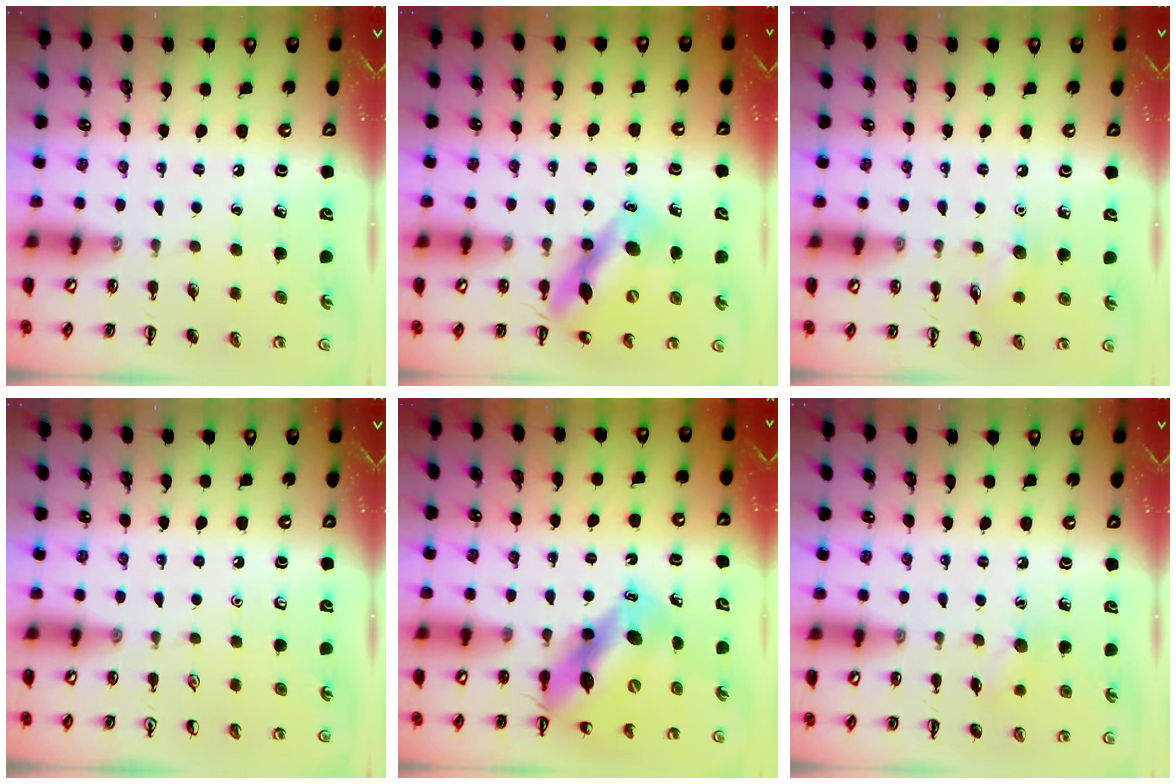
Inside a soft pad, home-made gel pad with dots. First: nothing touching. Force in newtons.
{"total": 11.7, "press": 11.3, "slide": 3.3}
{"total": 5.6, "press": 5.4, "slide": 1.5}
{"total": 0.0}
{"total": 12.6, "press": 12.1, "slide": 3.8}
{"total": 7.1, "press": 6.9, "slide": 1.6}